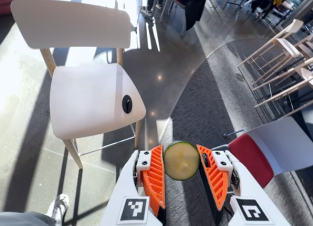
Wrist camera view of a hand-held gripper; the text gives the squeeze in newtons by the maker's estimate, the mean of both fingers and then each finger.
{"total": 9.7, "left": 9.8, "right": 9.6}